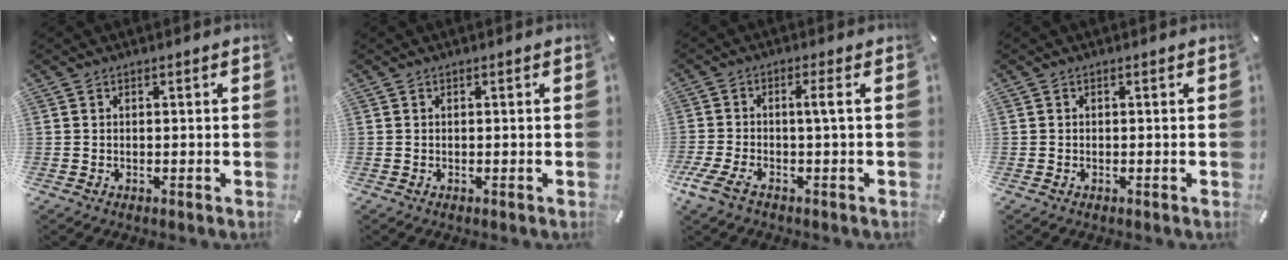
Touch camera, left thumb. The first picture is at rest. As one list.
[{"total": 0.0}, {"total": 6.1, "force": [-1.2, 1.4, 5.8], "torque": [-0.130, -0.007, -0.029]}, {"total": 0.0}]